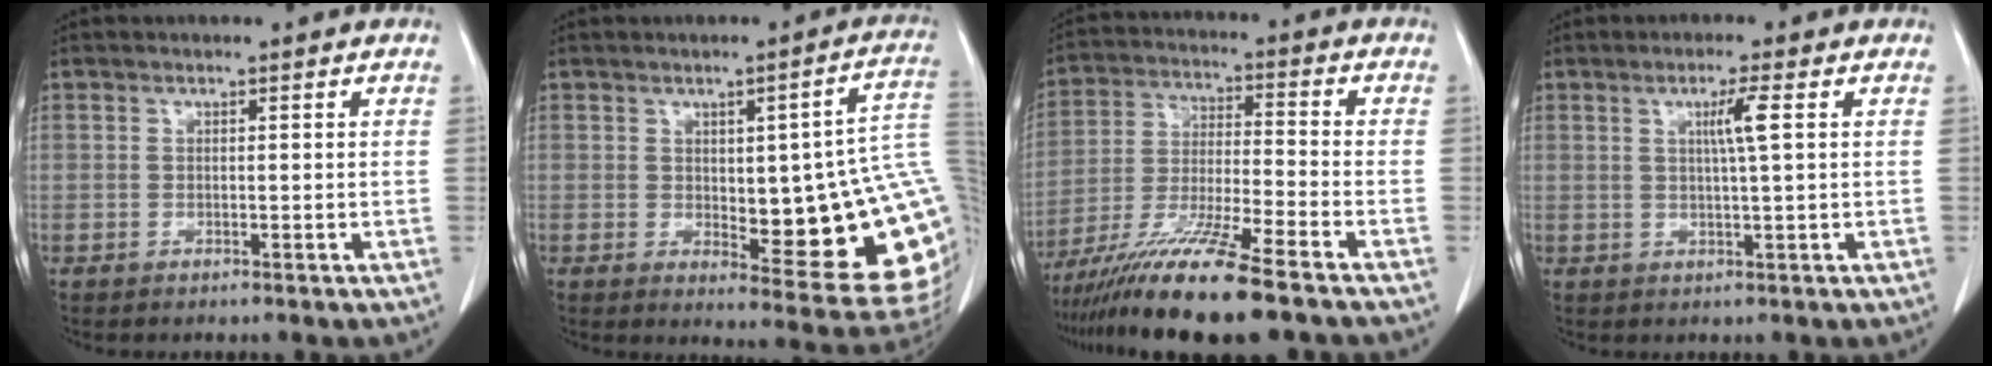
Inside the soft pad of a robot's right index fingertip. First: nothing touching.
{"total": 20.1, "force": [1.1, 4.9, 19.4], "torque": [-0.166, 0.005, 0.026]}
{"total": 14.0, "force": [-10.6, -0.7, 9.1], "torque": [-0.171, -0.035, -0.189]}
{"total": 3.6, "force": [1.0, -0.6, 3.4], "torque": [-0.061, -0.003, 0.015]}